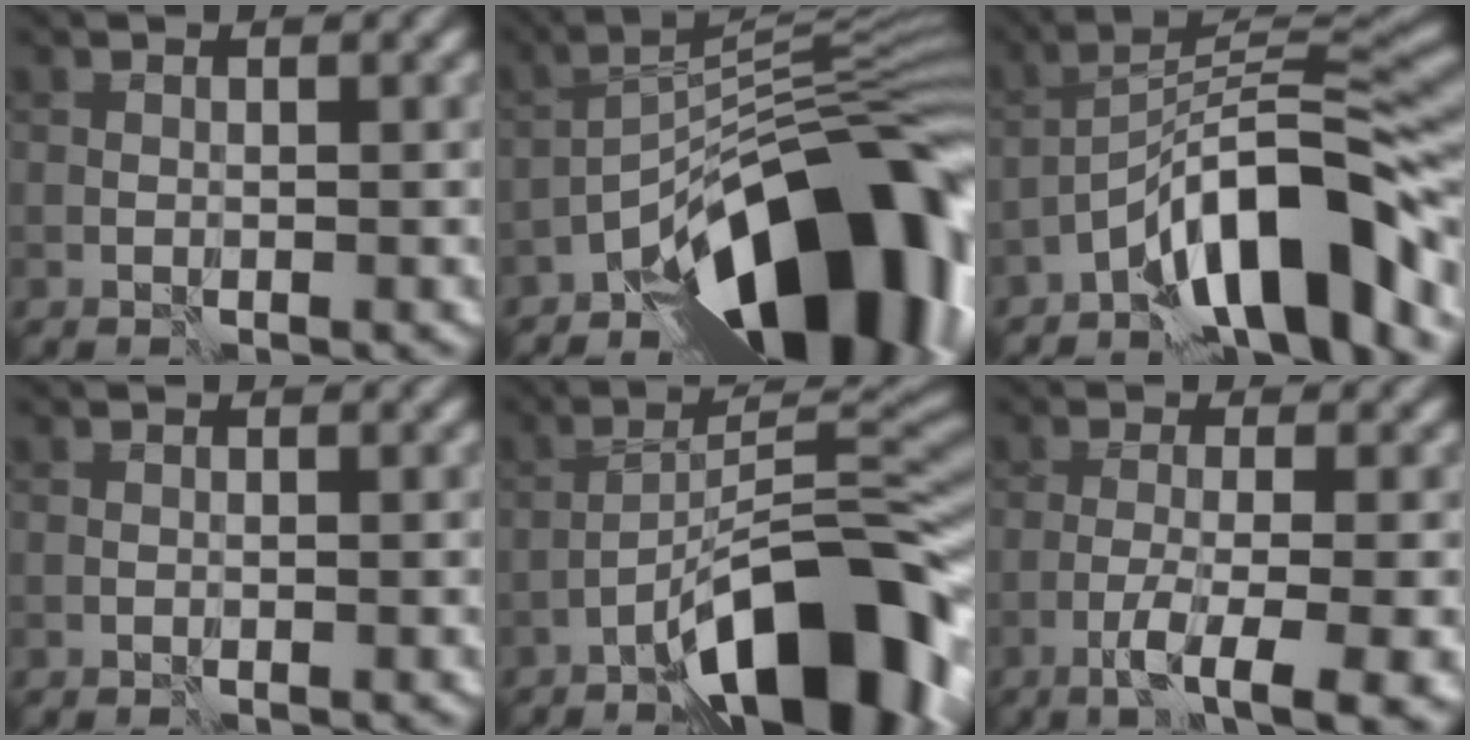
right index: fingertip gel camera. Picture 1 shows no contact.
{"total": 14.0, "force": [-8.1, 5.1, 10.2], "torque": [-0.128, 0.019, -0.139]}
{"total": 11.2, "force": [-6.6, 3.0, 8.5], "torque": [-0.118, 0.023, -0.123]}
{"total": 0.0}
{"total": 12.2, "force": [-7.1, 3.4, 9.3], "torque": [-0.128, 0.026, -0.118]}
{"total": 6.3, "force": [-3.2, 1.4, 5.2], "torque": [-0.079, 0.001, -0.056]}